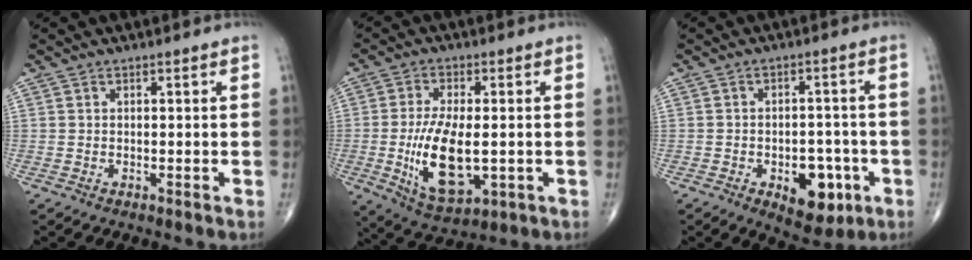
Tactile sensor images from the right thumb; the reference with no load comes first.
{"total": 13.6, "force": [-1.9, 6.3, 11.9], "torque": [-0.214, -0.013, -0.020]}
{"total": 9.7, "force": [-3.7, 5.7, 7.0], "torque": [-0.057, 0.020, -0.041]}